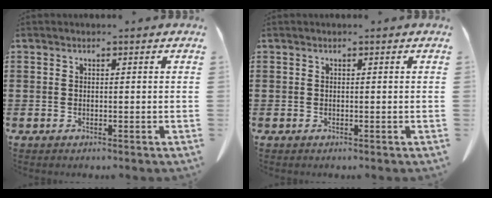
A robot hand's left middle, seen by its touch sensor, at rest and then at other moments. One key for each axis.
{"total": 0.0}